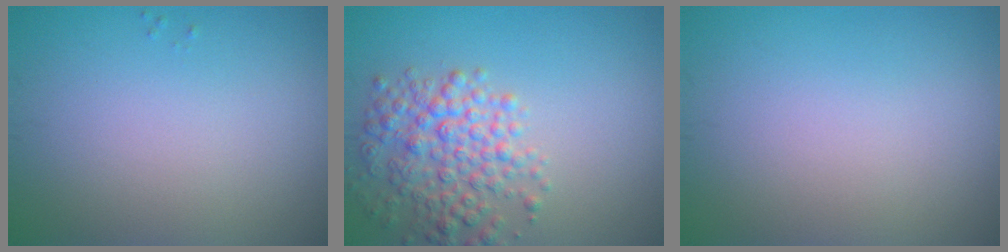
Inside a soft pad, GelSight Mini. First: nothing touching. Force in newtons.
{"total": 4.8, "press": 4.8, "slide": 0.2}
{"total": 0.0}